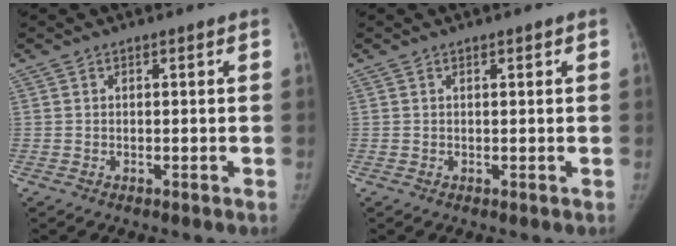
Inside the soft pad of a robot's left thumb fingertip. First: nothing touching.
{"total": 0.7, "force": [0.5, 0.2, 0.5], "torque": [-0.007, -0.002, 0.008]}